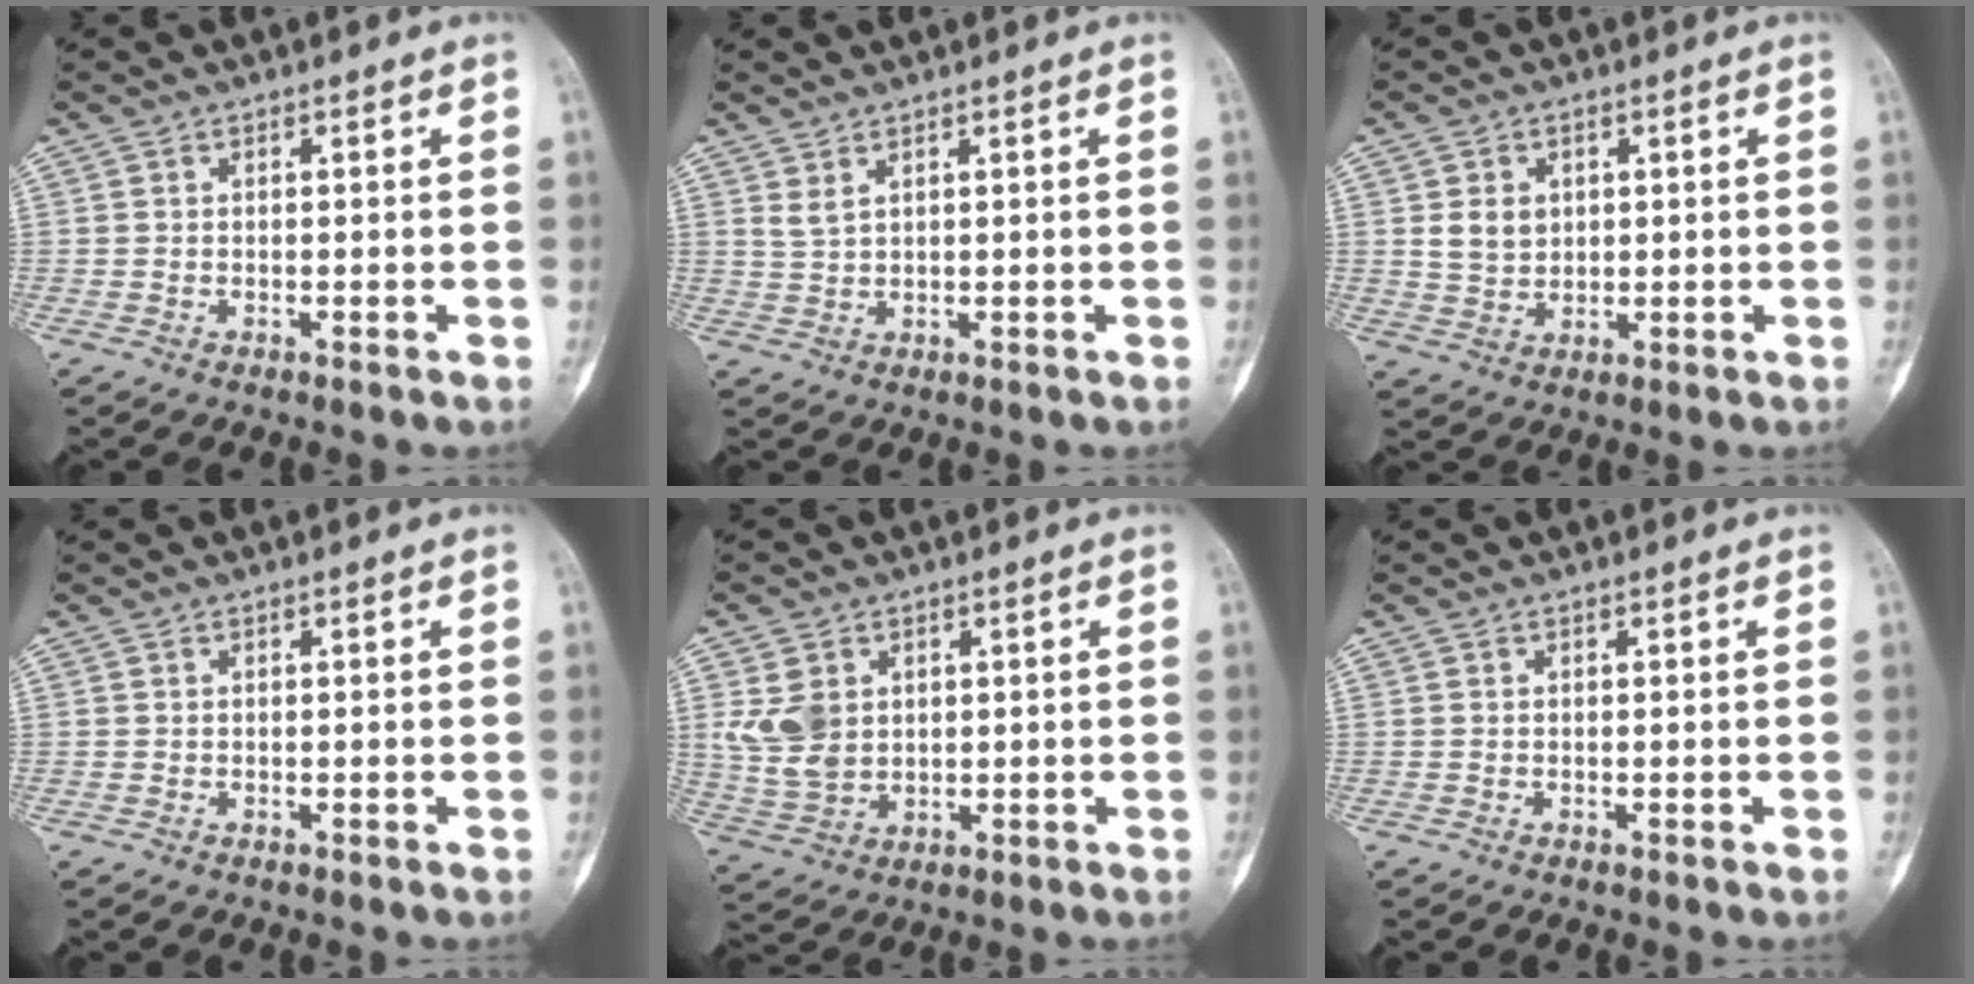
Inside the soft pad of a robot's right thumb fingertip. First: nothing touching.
{"total": 1.9, "force": [1.4, 0.6, 1.2], "torque": [-0.025, -0.007, 0.034]}
{"total": 4.9, "force": [1.2, 3.9, 2.6], "torque": [-0.025, -0.009, 0.027]}
{"total": 0.0}
{"total": 8.0, "force": [2.0, 6.1, 4.7], "torque": [-0.078, -0.007, 0.053]}
{"total": 0.0}